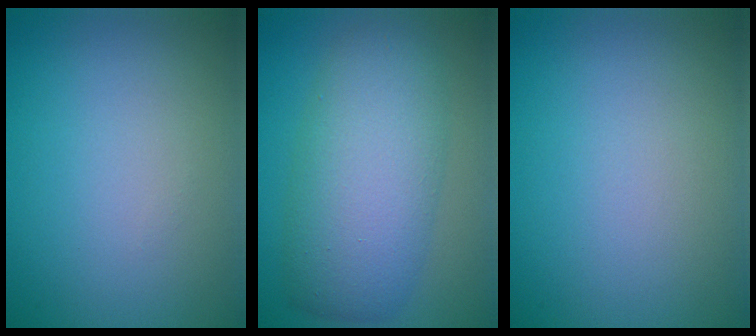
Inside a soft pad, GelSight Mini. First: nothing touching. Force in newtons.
{"total": 8.0, "press": 8.0, "slide": 0.3}
{"total": 0.0}